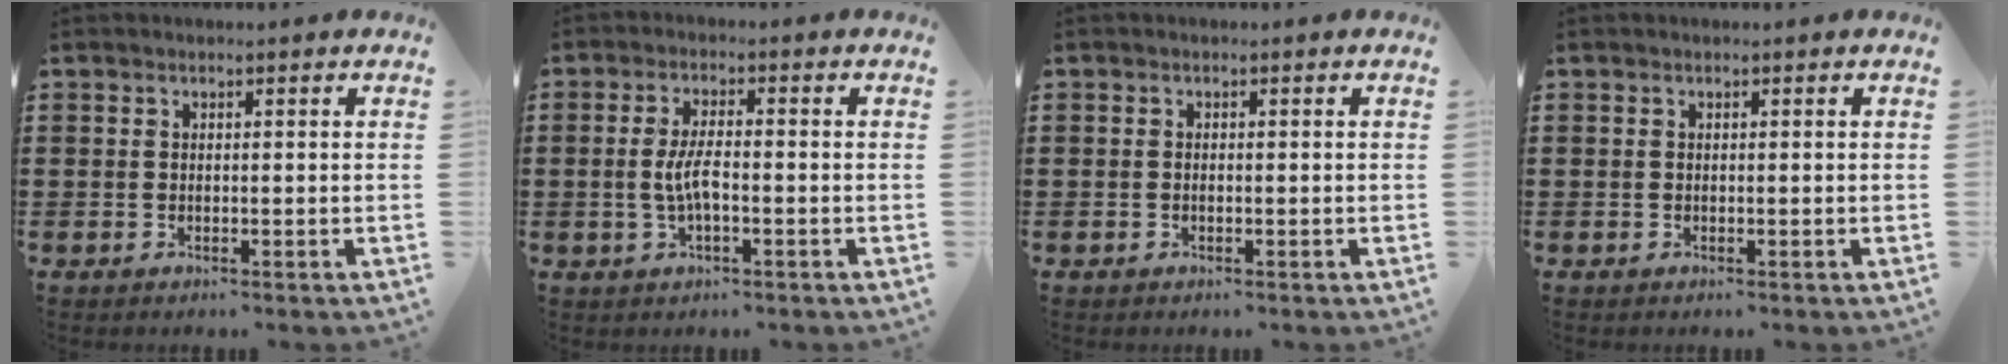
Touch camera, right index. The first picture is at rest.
{"total": 4.3, "force": [-0.7, 1.2, 4.1], "torque": [-0.096, -0.004, -0.020]}
{"total": 0.0}
{"total": 0.0}